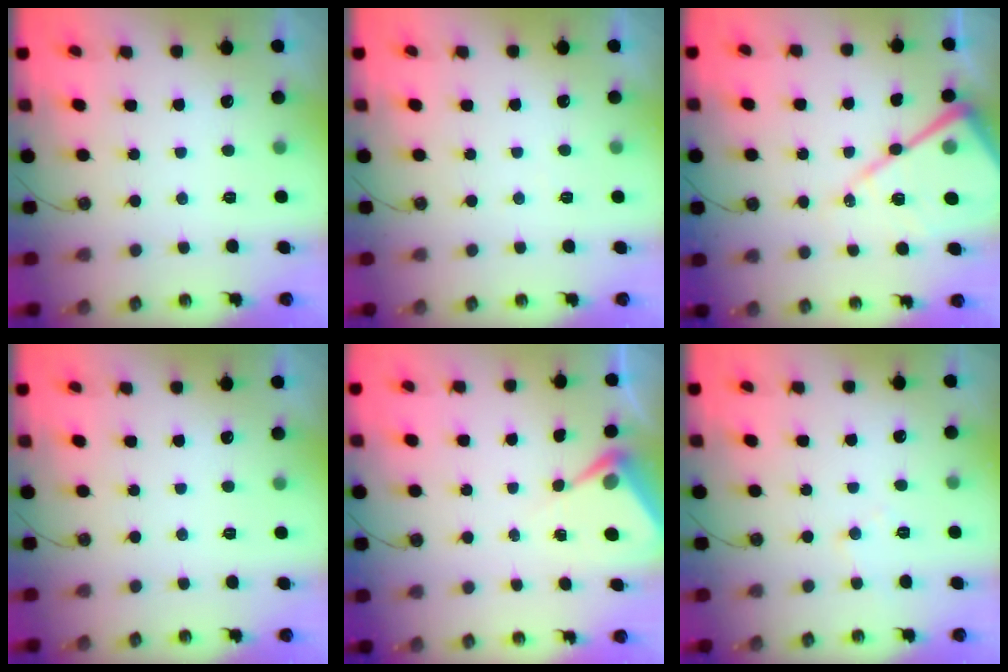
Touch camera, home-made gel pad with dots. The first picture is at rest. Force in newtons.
{"total": 2.7, "press": 2.7, "slide": 0.5}
{"total": 17.1, "press": 17.1, "slide": 1.7}
{"total": 0.0}
{"total": 5.9, "press": 5.8, "slide": 0.7}
{"total": 6.4, "press": 6.3, "slide": 1.0}